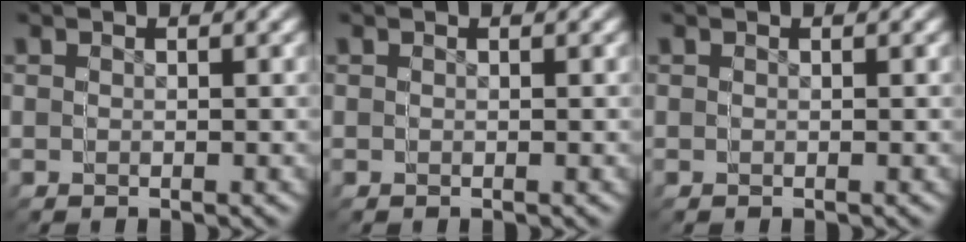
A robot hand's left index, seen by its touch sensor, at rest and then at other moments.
{"total": 0.0}
{"total": 0.0}